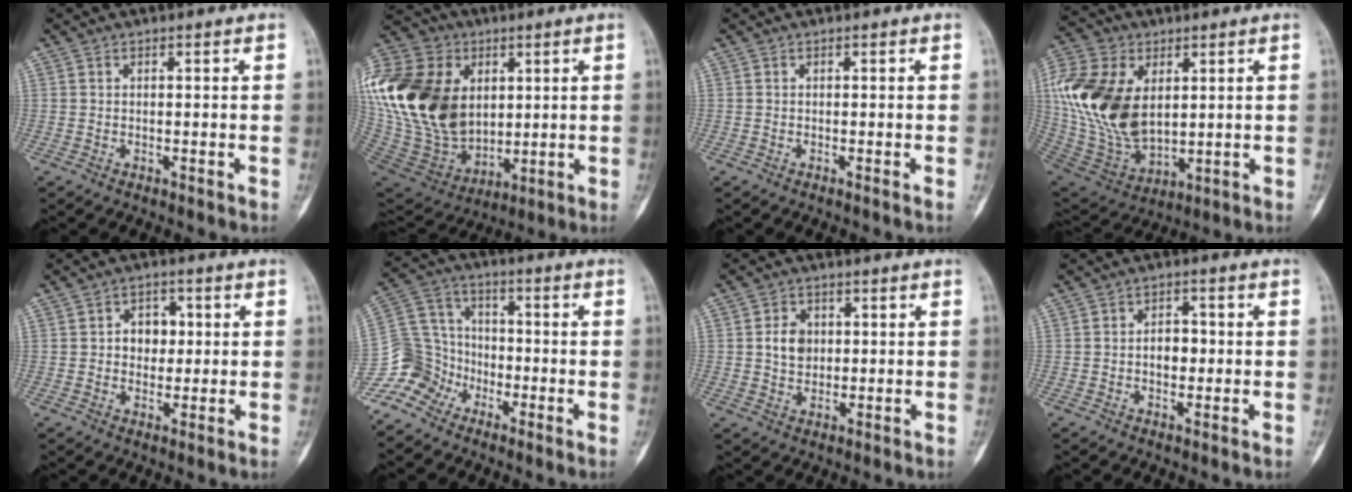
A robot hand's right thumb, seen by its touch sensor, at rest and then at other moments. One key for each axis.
{"total": 33.4, "fx": 6.6, "fy": 24.0, "fz": 22.4, "tx": -0.493, "ty": 0.019, "tz": 0.140}
{"total": 0.0}
{"total": 21.1, "fx": 3.8, "fy": 13.7, "fz": 15.7, "tx": -0.323, "ty": -0.018, "tz": 0.081}
{"total": 5.2, "fx": 0.8, "fy": 4.3, "fz": 2.8, "tx": -0.006, "ty": 0.005, "tz": 0.009}
{"total": 9.2, "fx": -6.1, "fy": 6.8, "fz": 1.3, "tx": -0.006, "ty": 0.063, "tz": -0.136}
{"total": 4.9, "fx": 0.6, "fy": 3.8, "fz": 3.0, "tx": -0.035, "ty": 0.000, "tz": 0.009}
{"total": 3.9, "fx": -0.3, "fy": 2.7, "fz": 2.8, "tx": -0.026, "ty": 0.014, "tz": -0.009}